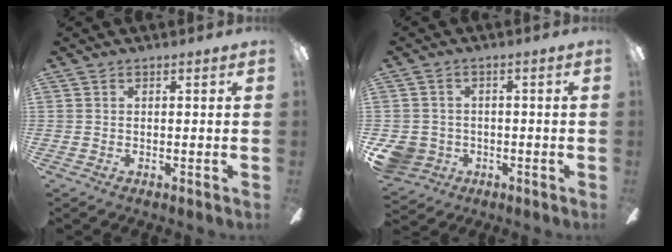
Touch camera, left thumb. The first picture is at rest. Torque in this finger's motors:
{"motor_torque": [-0.13, 0.19, -0.28, 0.27, 0.01]}